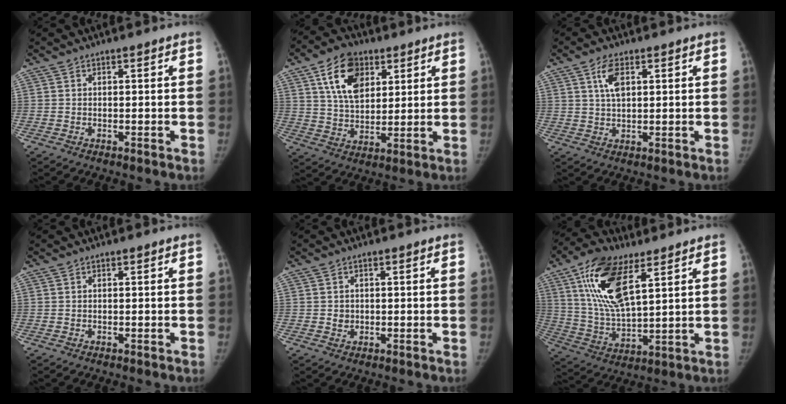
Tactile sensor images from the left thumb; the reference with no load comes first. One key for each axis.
{"total": 12.5, "fx": 5.4, "fy": 7.9, "fz": 7.9, "tx": -0.108, "ty": -0.020, "tz": 0.098}
{"total": 4.9, "fx": 2.0, "fy": 2.3, "fz": 3.8, "tx": -0.070, "ty": -0.002, "tz": 0.042}
{"total": 0.0}
{"total": 1.8, "fx": 0.0, "fy": 1.6, "fz": 0.8, "tx": -0.006, "ty": 0.002, "tz": 0.004}
{"total": 16.9, "fx": 7.9, "fy": 6.9, "fz": 13.3, "tx": -0.248, "ty": -0.024, "tz": 0.151}